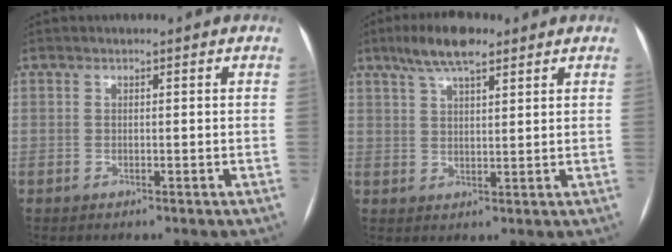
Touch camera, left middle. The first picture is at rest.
{"total": 7.5, "force": [5.2, 1.8, 5.1], "torque": [-0.100, 0.017, 0.093]}